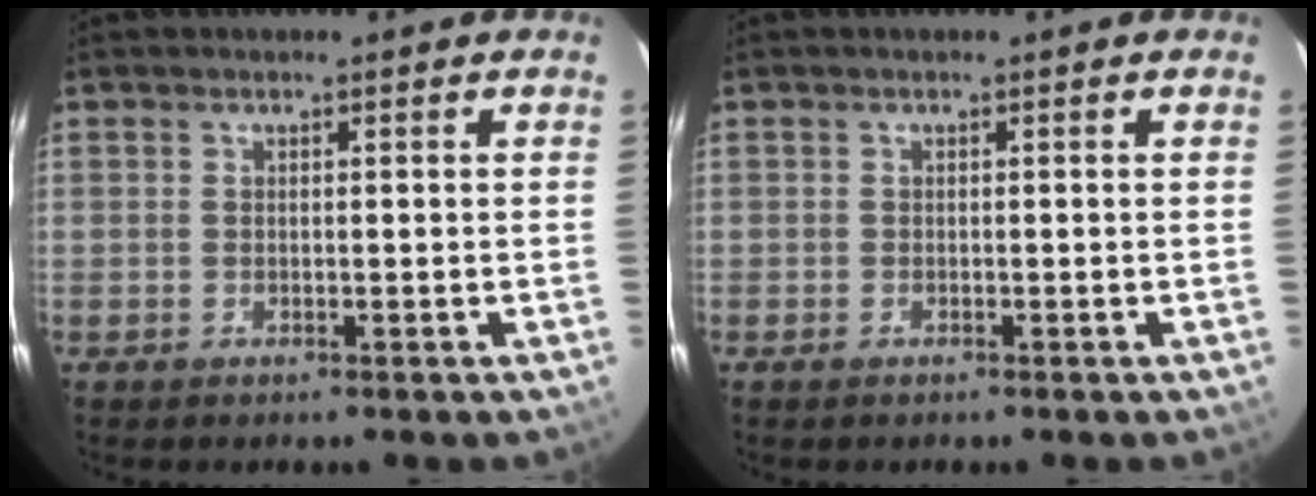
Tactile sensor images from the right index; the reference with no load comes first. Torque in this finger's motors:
{"motor_torque": [-0.07, -0.03, -0.02, 0.00]}